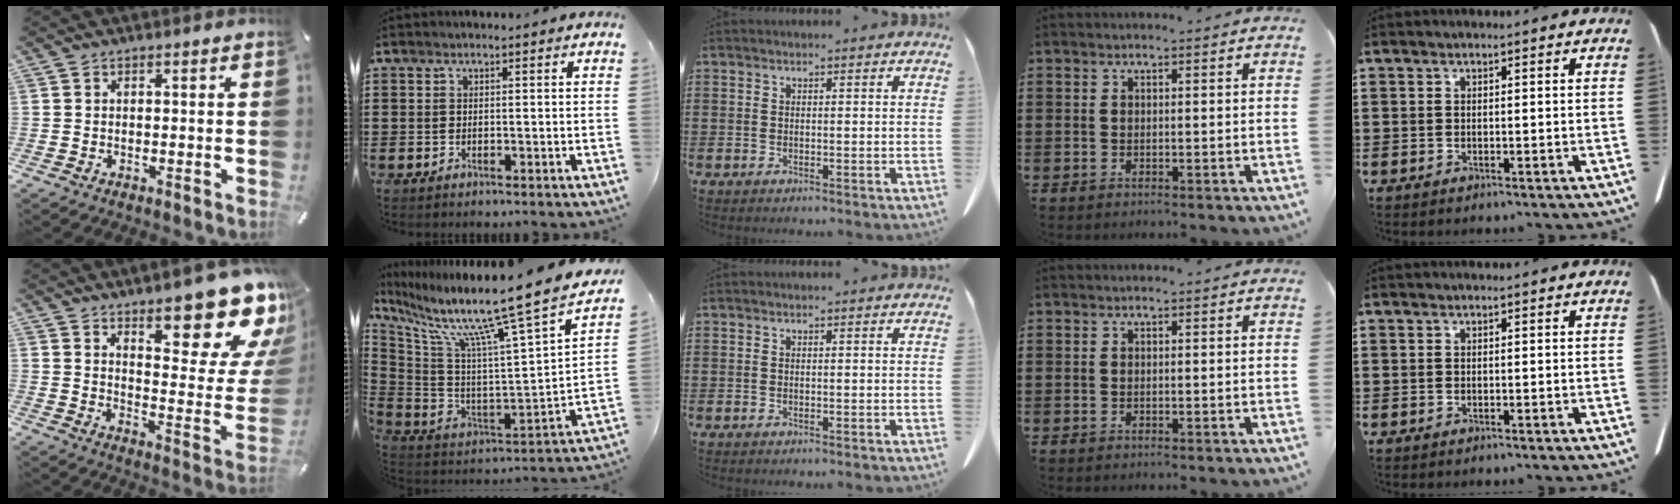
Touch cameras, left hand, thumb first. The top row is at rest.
{"thumb": {"total": 19.7, "force": [14.0, 6.9, 12.0], "torque": [-0.135, -0.125, 0.231]}, "index": {"total": 11.9, "force": [9.1, -0.7, 7.6], "torque": [-0.151, -0.086, 0.128]}}